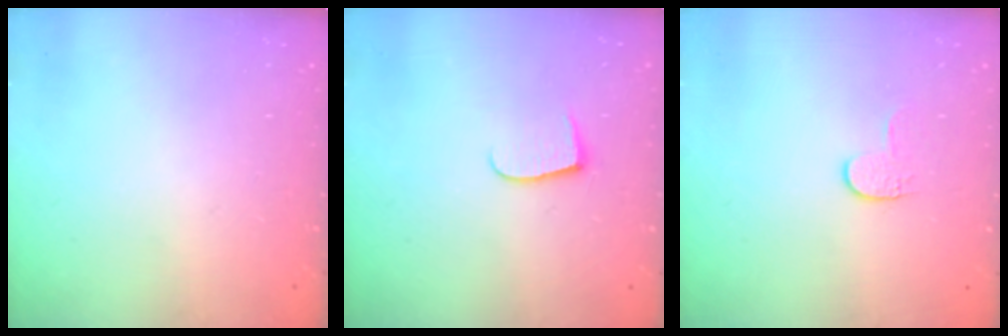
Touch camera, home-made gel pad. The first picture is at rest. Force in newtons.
{"total": 6.2, "press": 6.2, "slide": 0.6}
{"total": 4.0, "press": 4.0, "slide": 0.5}